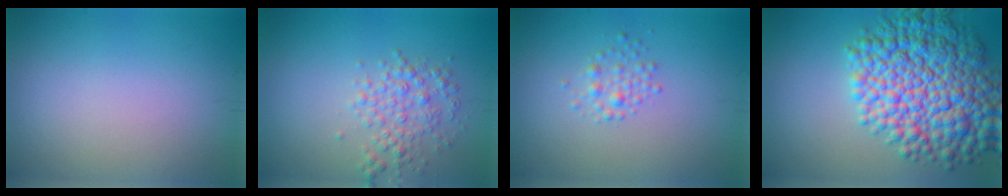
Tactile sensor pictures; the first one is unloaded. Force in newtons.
{"total": 2.8, "press": 2.8, "slide": 0.0}
{"total": 1.4, "press": 1.4, "slide": 0.1}
{"total": 12.1, "press": 12.1, "slide": 0.2}